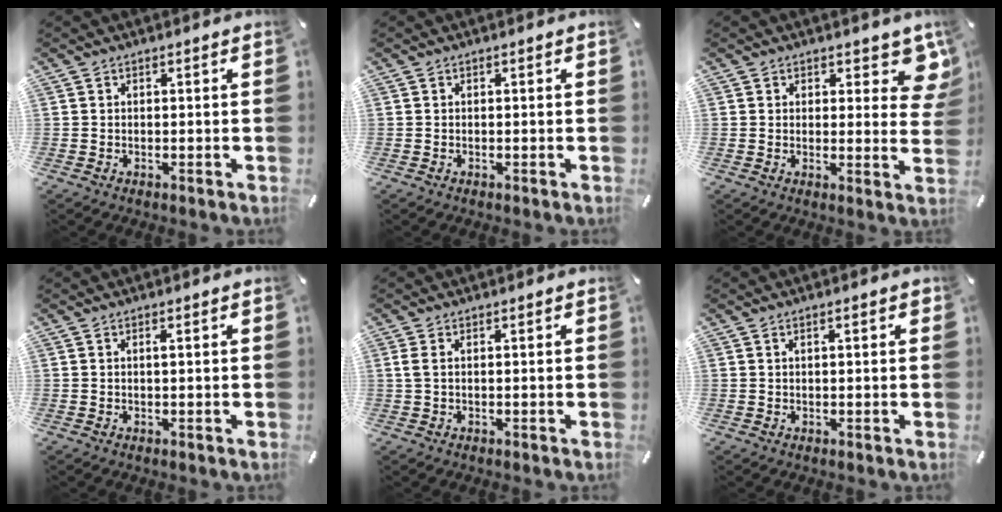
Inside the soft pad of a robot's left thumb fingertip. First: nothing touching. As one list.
[{"total": 0.0}, {"total": 7.6, "force": [4.4, 4.2, 4.6], "torque": [-0.035, -0.032, 0.073]}, {"total": 0.9, "force": [0.2, 0.1, 0.9], "torque": [-0.016, 0.000, 0.002]}, {"total": 1.4, "force": [0.1, 0.4, 1.4], "torque": [-0.027, -0.001, 0.001]}, {"total": 1.5, "force": [0.4, 0.4, 1.3], "torque": [-0.026, 0.003, 0.006]}]